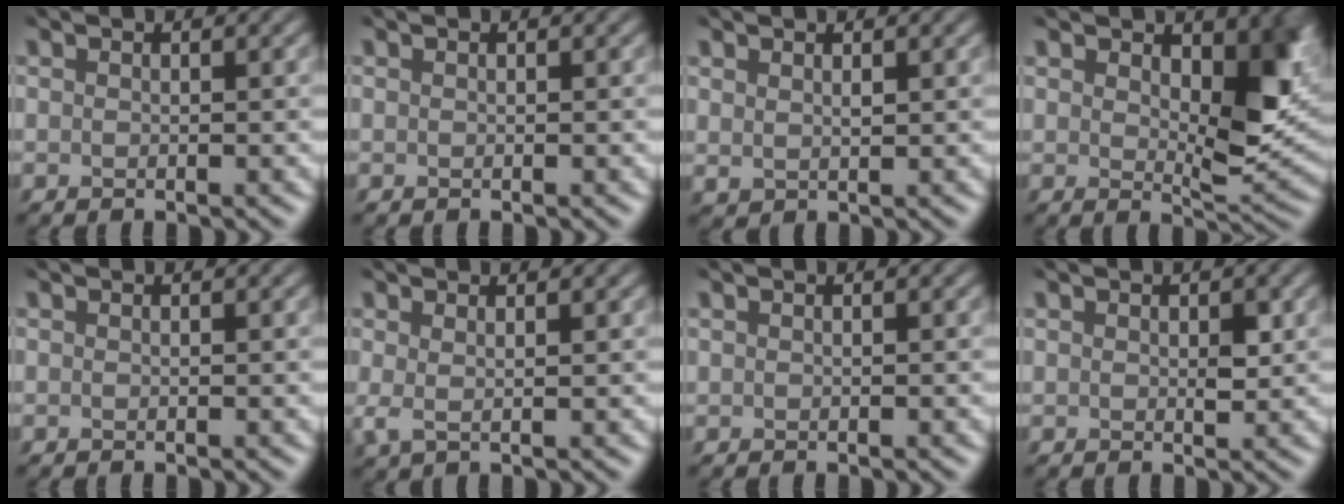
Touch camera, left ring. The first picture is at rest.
{"total": 0.0}
{"total": 0.7, "force": [0.6, 0.2, 0.3], "torque": [-0.004, -0.002, 0.016]}
{"total": 7.2, "force": [2.5, 3.7, 5.7], "torque": [-0.078, -0.010, 0.044]}
{"total": 0.0}
{"total": 1.8, "force": [0.8, 0.6, 1.5], "torque": [-0.024, 0.002, 0.017]}
{"total": 0.0}
{"total": 1.6, "force": [0.3, 0.9, 1.3], "torque": [-0.022, -0.005, 0.012]}